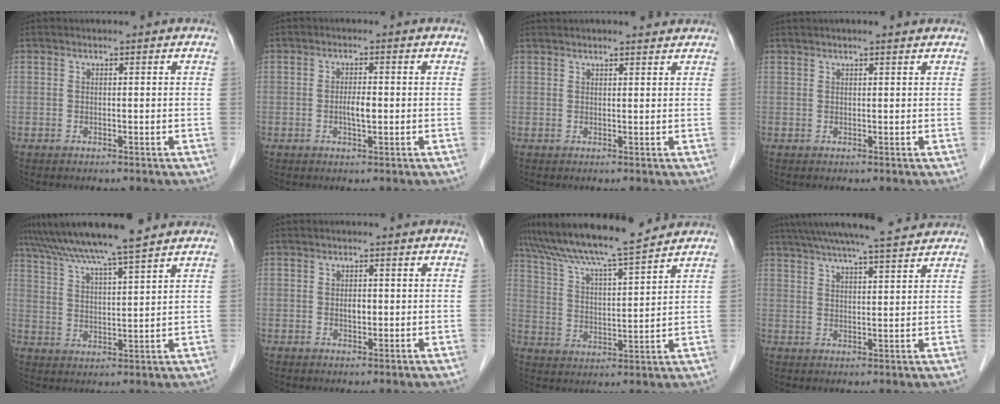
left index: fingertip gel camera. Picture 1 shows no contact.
{"total": 2.5, "force": [-0.4, 0.6, 2.4], "torque": [-0.046, 0.001, -0.006]}
{"total": 4.9, "force": [4.5, 0.6, 1.9], "torque": [-0.026, 0.025, 0.057]}
{"total": 3.4, "force": [2.9, 0.1, 1.7], "torque": [-0.022, 0.025, 0.041]}
{"total": 12.6, "force": [10.9, -0.7, 6.3], "torque": [-0.113, 0.025, 0.175]}
{"total": 1.5, "force": [-0.1, 0.8, 1.2], "torque": [-0.022, 0.001, 0.000]}
{"total": 13.6, "force": [12.1, 0.0, 6.1], "torque": [-0.115, 0.014, 0.205]}
{"total": 15.8, "force": [14.1, 1.4, 7.1], "torque": [-0.122, 0.033, 0.201]}